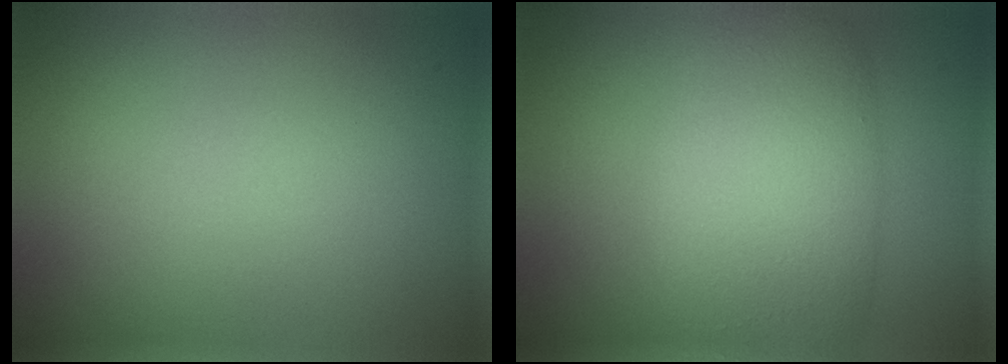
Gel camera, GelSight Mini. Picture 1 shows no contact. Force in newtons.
{"total": 7.9, "press": 7.9, "slide": 0.4}